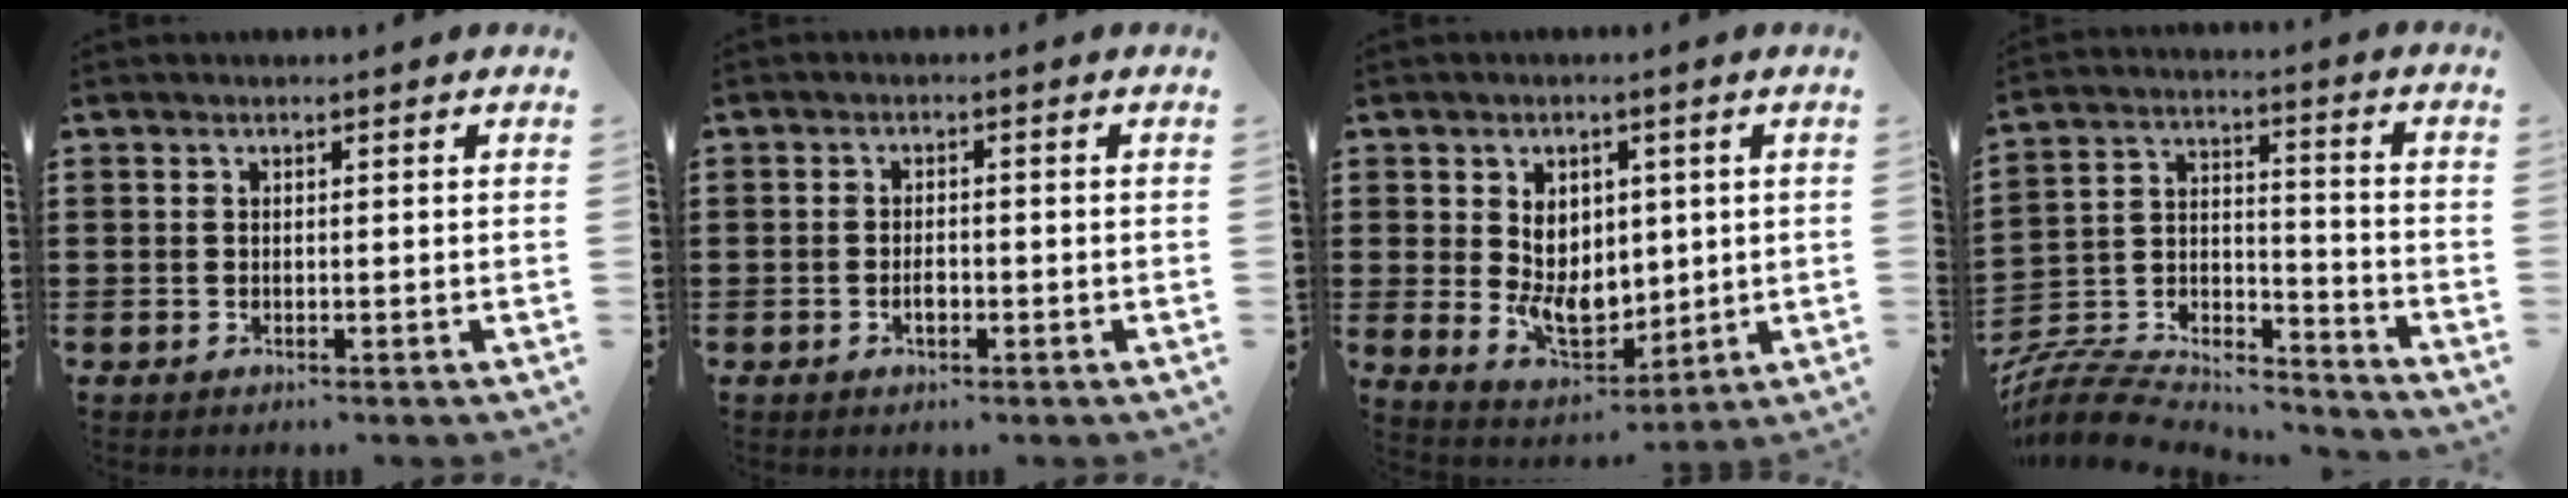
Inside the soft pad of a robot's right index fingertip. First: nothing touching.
{"total": 1.8, "force": [-0.7, 0.8, 1.4], "torque": [-0.026, 0.003, -0.014]}
{"total": 7.1, "force": [0.8, 5.3, 4.6], "torque": [-0.077, 0.003, 0.014]}
{"total": 8.5, "force": [-8.1, 1.9, 1.7], "torque": [-0.047, 0.001, -0.166]}